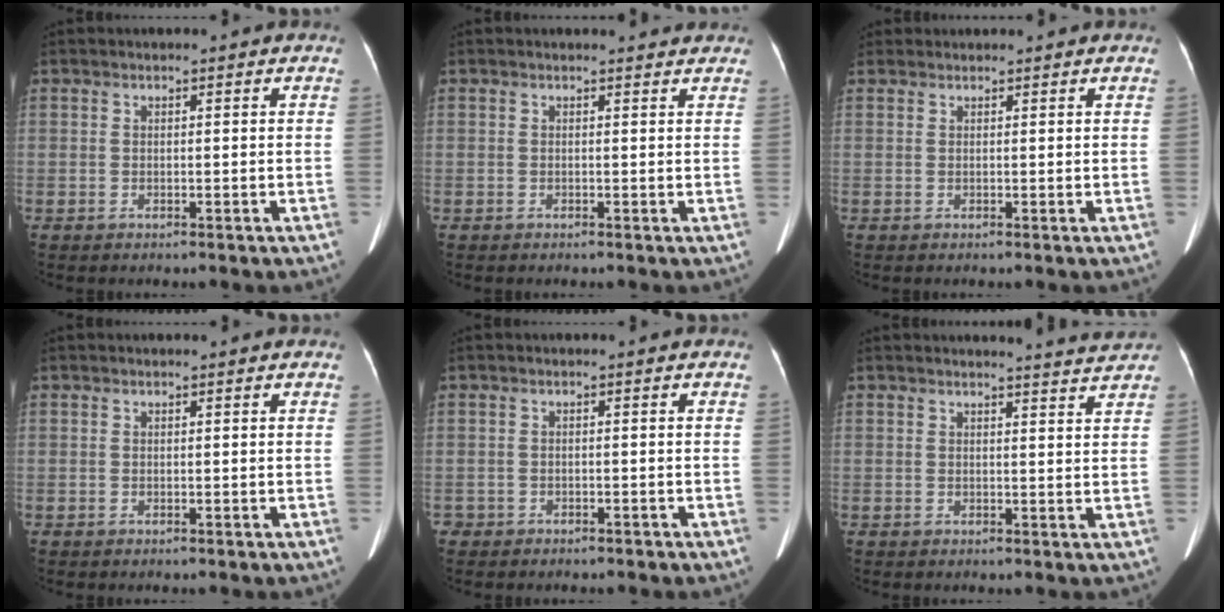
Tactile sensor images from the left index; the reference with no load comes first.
{"total": 2.3, "force": [2.3, 0.5, 0.3], "torque": [-0.014, 0.007, 0.018]}
{"total": 1.1, "force": [1.1, 0.2, 0.0], "torque": [-0.010, 0.009, 0.024]}
{"total": 0.0}
{"total": 2.8, "force": [-2.3, 1.5, 0.6], "torque": [-0.012, 0.001, -0.029]}
{"total": 4.0, "force": [4.0, -0.2, 0.2], "torque": [-0.010, -0.009, 0.033]}